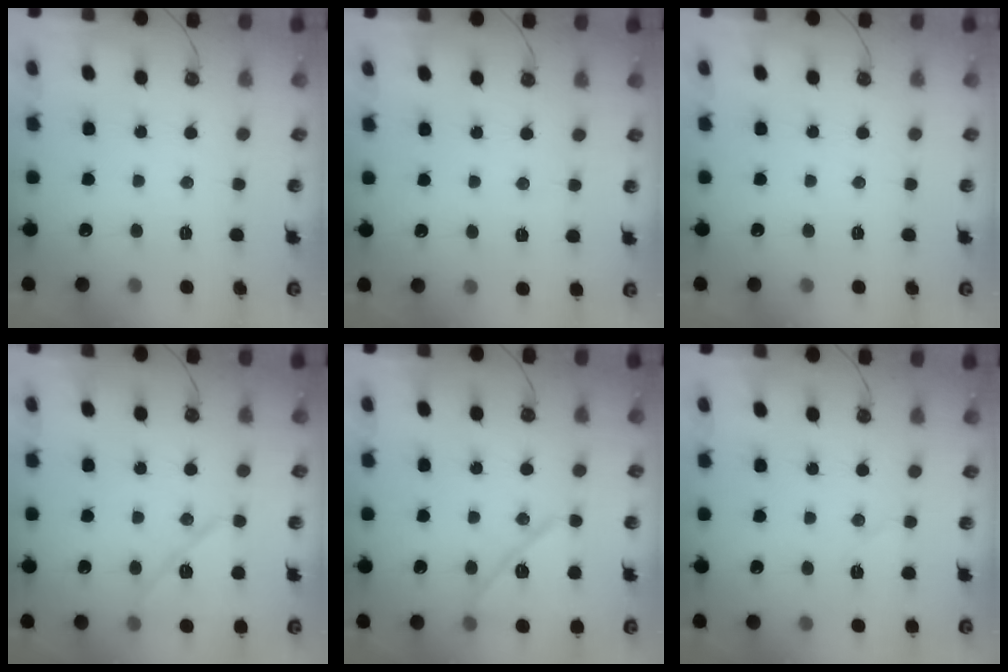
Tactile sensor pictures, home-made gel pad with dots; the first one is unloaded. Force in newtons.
{"total": 2.9, "press": 1.5, "slide": 2.5}
{"total": 0.0}
{"total": 11.6, "press": 11.5, "slide": 1.5}
{"total": 12.7, "press": 12.6, "slide": 1.3}
{"total": 5.7, "press": 5.1, "slide": 2.5}